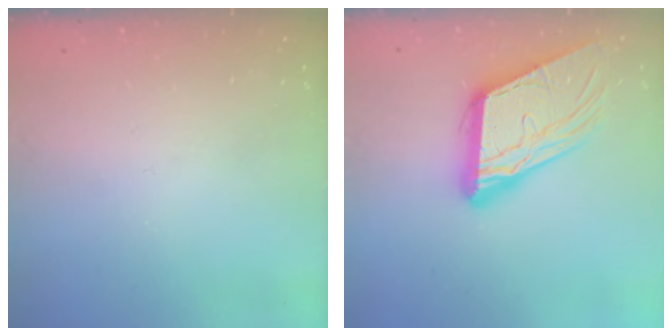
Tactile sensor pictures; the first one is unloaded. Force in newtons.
{"total": 14.9, "press": 14.8, "slide": 1.5}